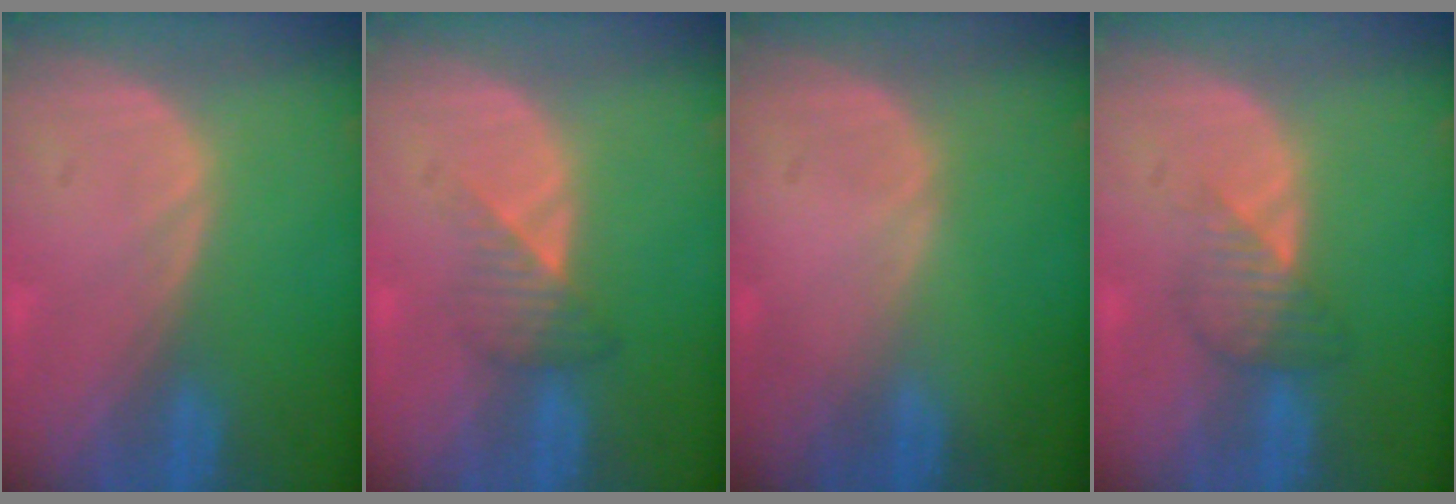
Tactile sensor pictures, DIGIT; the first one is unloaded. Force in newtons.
{"total": 3.3, "press": 3.1, "slide": 1.1}
{"total": 0.0}
{"total": 3.1, "press": 3.1, "slide": 0.5}